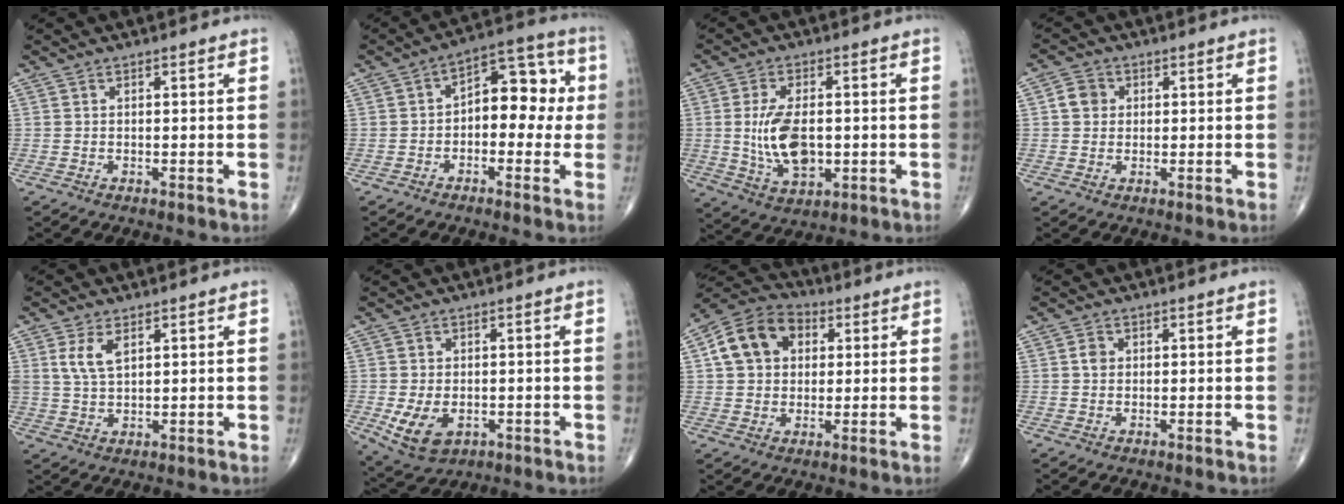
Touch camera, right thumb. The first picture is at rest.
{"total": 11.1, "force": [-0.1, 6.7, 8.9], "torque": [-0.081, 0.039, -0.014]}
{"total": 10.6, "force": [-0.3, 5.7, 8.9], "torque": [-0.162, -0.005, 0.003]}
{"total": 3.7, "force": [0.6, 3.3, 1.6], "torque": [-0.016, 0.004, 0.005]}
{"total": 5.0, "force": [2.1, 2.5, 3.8], "torque": [-0.076, -0.005, 0.048]}
{"total": 7.9, "force": [-2.0, 5.1, 5.7], "torque": [-0.098, -0.004, -0.022]}
{"total": 12.0, "force": [2.9, 9.2, 7.2], "torque": [-0.107, 0.012, 0.038]}
{"total": 1.8, "force": [0.2, 1.5, 0.9], "torque": [-0.011, 0.003, 0.002]}